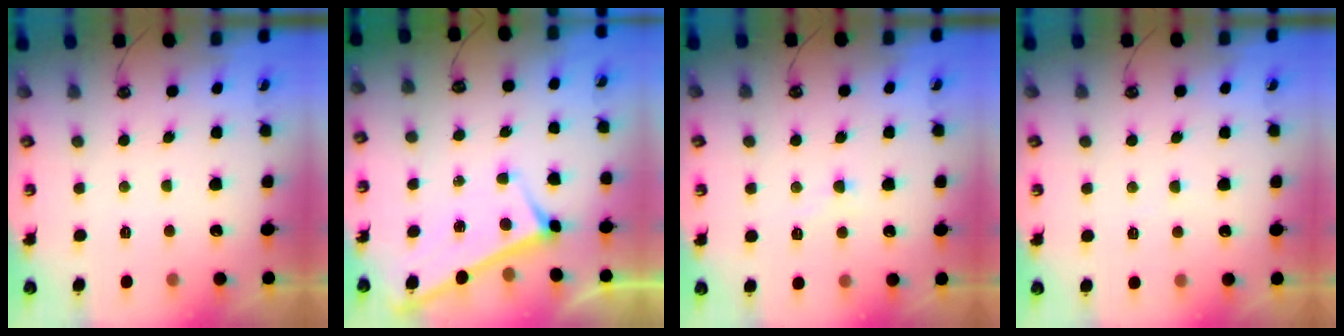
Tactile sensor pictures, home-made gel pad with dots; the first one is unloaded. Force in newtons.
{"total": 2.9, "press": 2.9, "slide": 0.3}
{"total": 0.9, "press": 0.7, "slide": 0.5}
{"total": 2.5, "press": 2.5, "slide": 0.3}